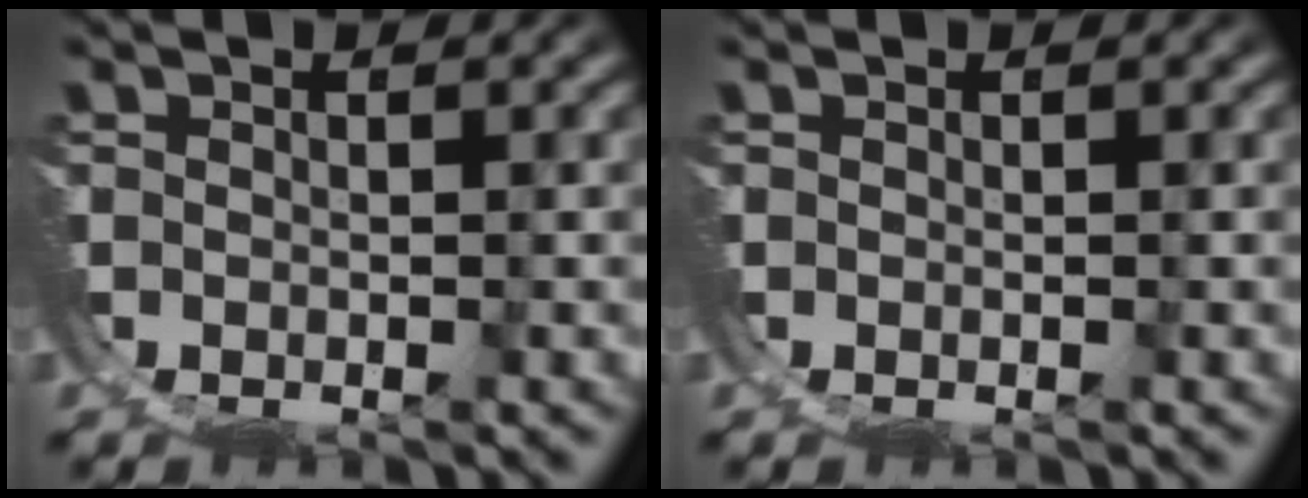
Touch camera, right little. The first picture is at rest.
{"total": 0.0}